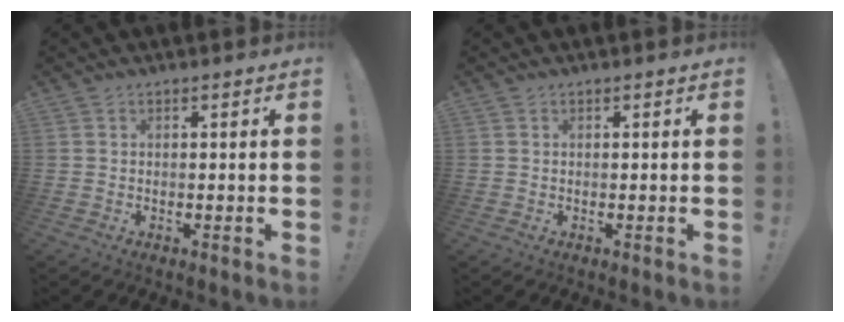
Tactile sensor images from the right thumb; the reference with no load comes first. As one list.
[{"total": 0.0}]